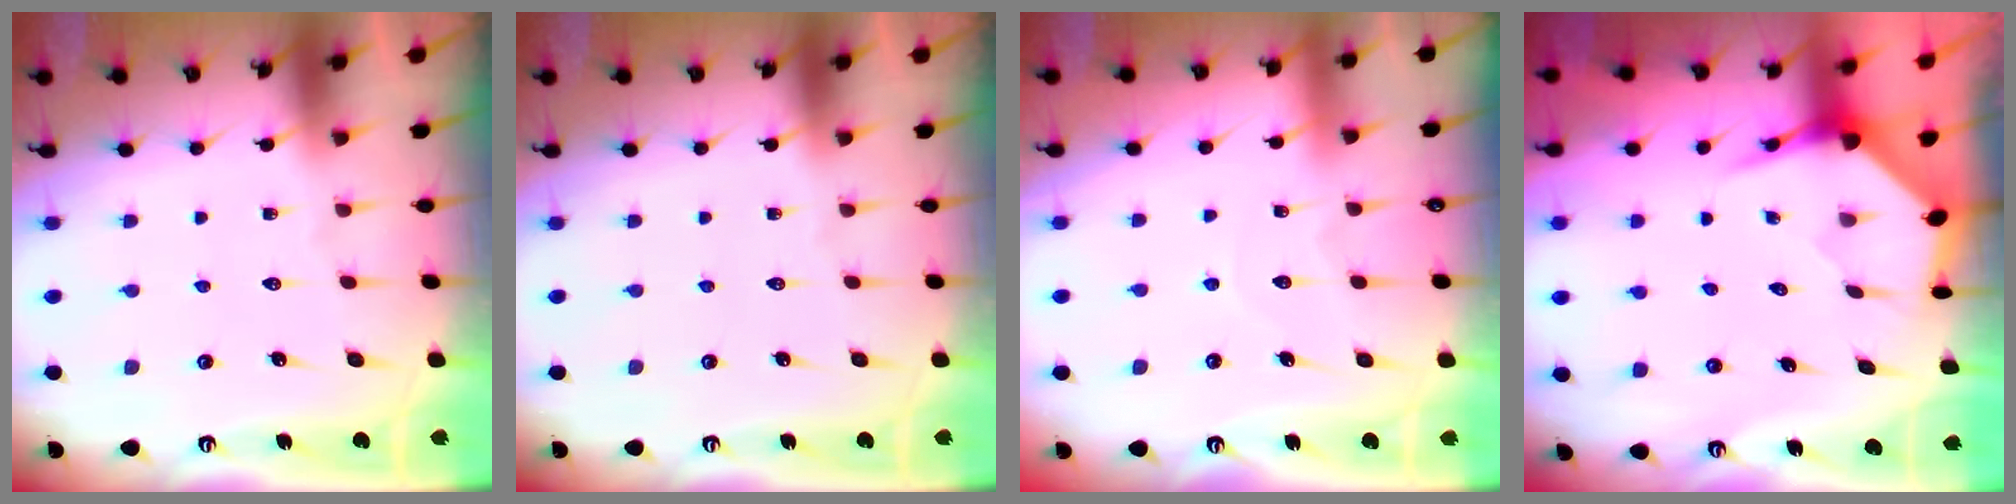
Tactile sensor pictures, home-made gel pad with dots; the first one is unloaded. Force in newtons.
{"total": 0.0}
{"total": 4.9, "press": 4.9, "slide": 0.2}
{"total": 3.9, "press": 3.8, "slide": 0.5}